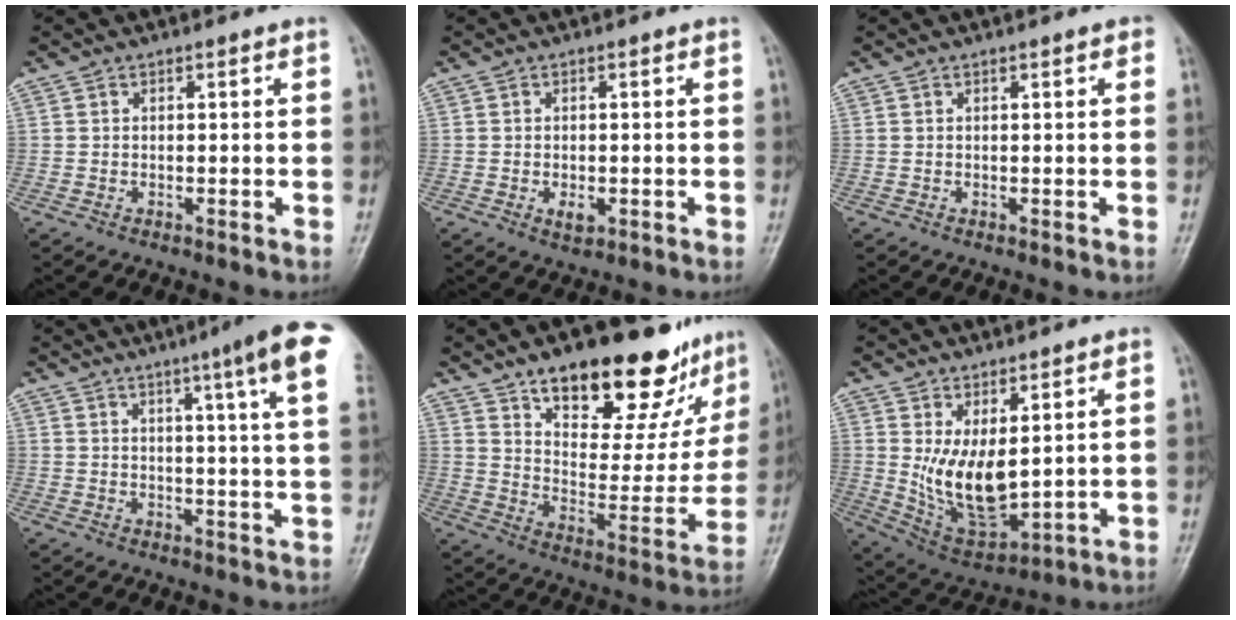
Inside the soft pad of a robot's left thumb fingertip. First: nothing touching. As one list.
[{"total": 2.5, "force": [-0.7, 1.5, 1.8], "torque": [-0.025, -0.002, -0.008]}, {"total": 1.1, "force": [0.5, 0.4, 0.9], "torque": [-0.011, 0.002, 0.004]}, {"total": 13.3, "force": [7.0, 0.4, 11.4], "torque": [-0.149, -0.022, 0.074]}, {"total": 25.1, "force": [17.7, 10.7, 14.2], "torque": [-0.150, -0.086, 0.261]}, {"total": 11.5, "force": [2.0, 5.6, 9.8], "torque": [-0.158, -0.031, 0.063]}]